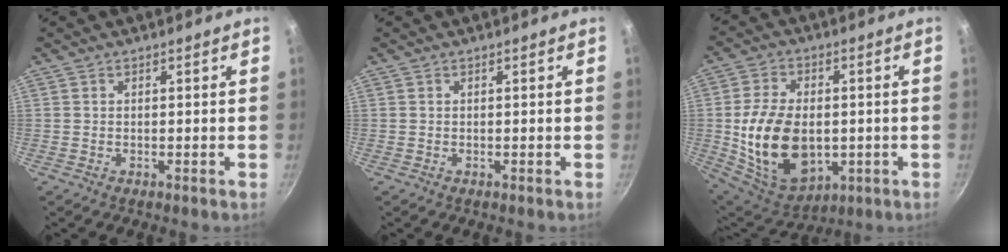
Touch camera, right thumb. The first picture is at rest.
{"total": 0.0}
{"total": 18.0, "force": [-1.4, 11.8, 13.6], "torque": [-0.231, -0.006, -0.004]}